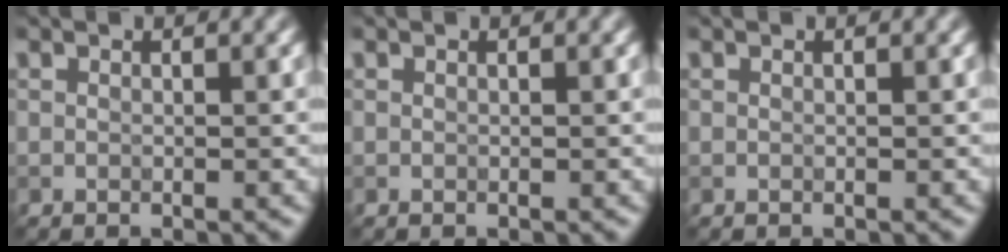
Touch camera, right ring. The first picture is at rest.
{"total": 0.0}
{"total": 0.0}